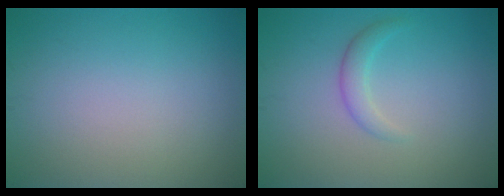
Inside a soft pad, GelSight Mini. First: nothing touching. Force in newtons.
{"total": 1.6, "press": 1.6, "slide": 0.1}